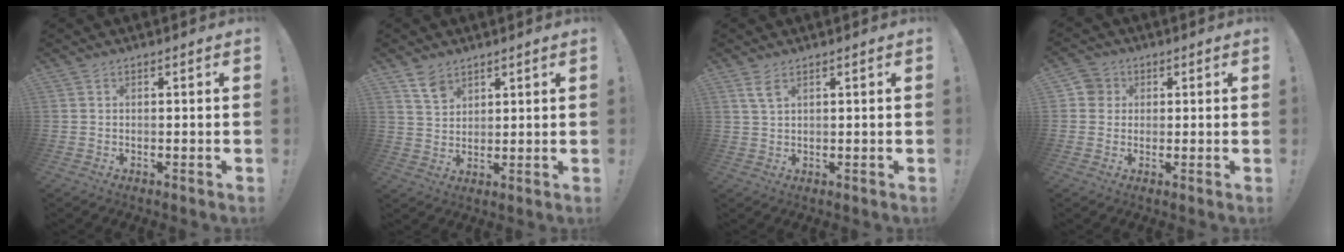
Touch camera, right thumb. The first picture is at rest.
{"total": 6.4, "force": [4.7, 3.5, 2.7], "torque": [-0.045, -0.023, 0.089]}
{"total": 3.7, "force": [2.1, 1.3, 2.7], "torque": [-0.050, -0.005, 0.037]}
{"total": 4.2, "force": [0.9, 4.0, 0.9], "torque": [-0.013, 0.006, 0.018]}